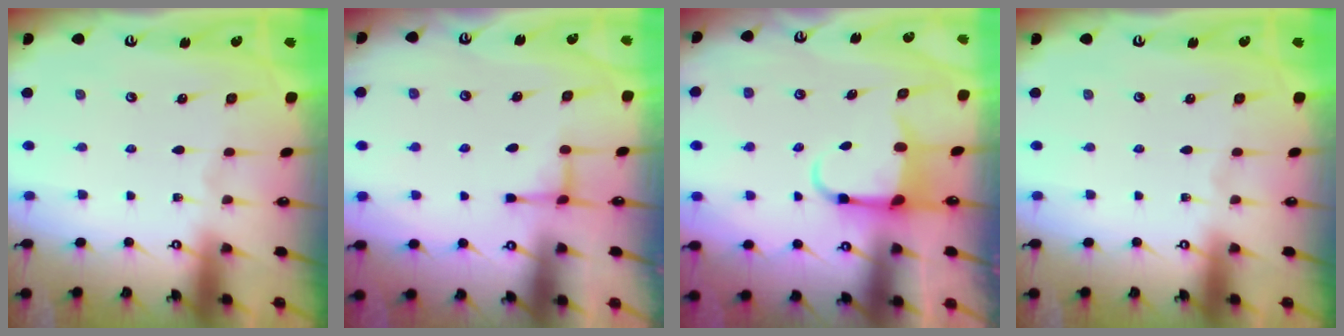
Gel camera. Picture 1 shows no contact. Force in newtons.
{"total": 1.8, "press": 1.8, "slide": 0.4}
{"total": 4.4, "press": 4.3, "slide": 1.1}
{"total": 0.0}